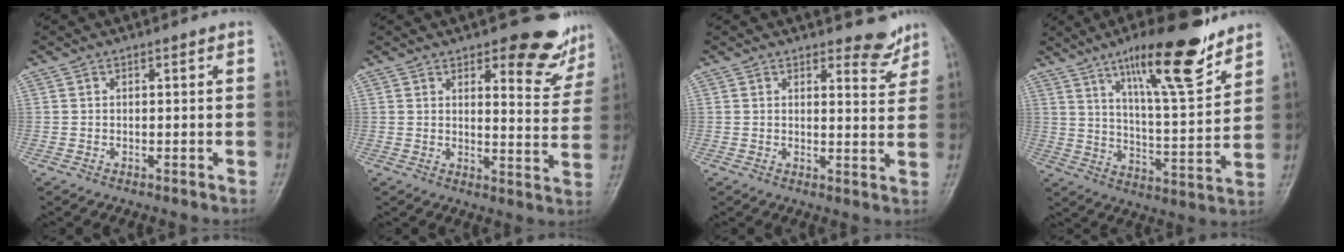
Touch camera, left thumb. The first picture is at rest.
{"total": 11.5, "force": [8.1, 4.3, 7.0], "torque": [-0.045, -0.056, 0.098]}
{"total": 4.4, "force": [3.8, 1.7, 1.5], "torque": [0.001, -0.033, 0.045]}
{"total": 17.7, "force": [11.7, 3.8, 12.6], "torque": [-0.176, -0.068, 0.194]}